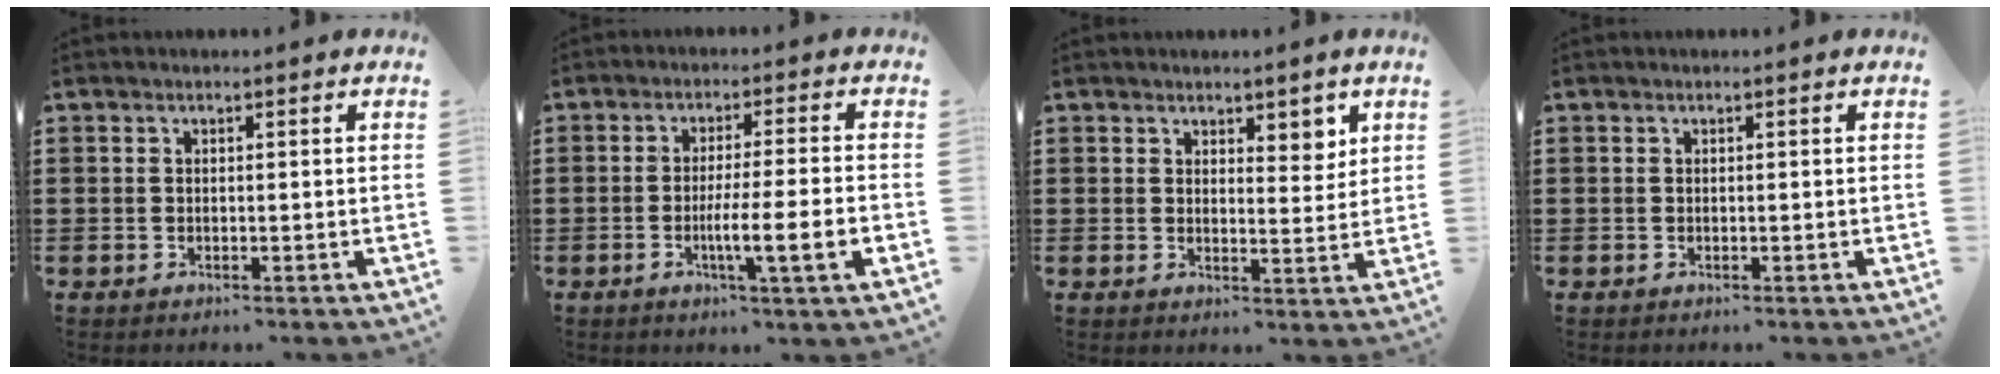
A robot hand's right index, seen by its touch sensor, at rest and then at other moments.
{"total": 6.6, "force": [-2.1, 0.0, 6.2], "torque": [-0.103, -0.010, -0.036]}
{"total": 3.6, "force": [2.8, 1.7, 1.6], "torque": [-0.020, 0.001, 0.047]}
{"total": 0.0}